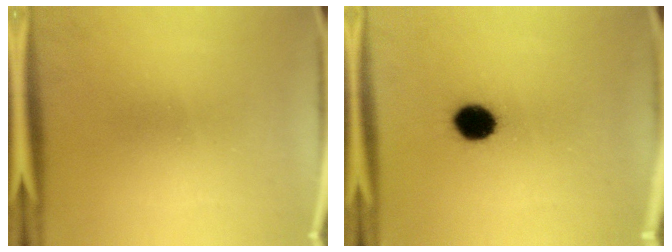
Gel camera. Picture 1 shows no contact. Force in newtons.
{"total": 8.1}